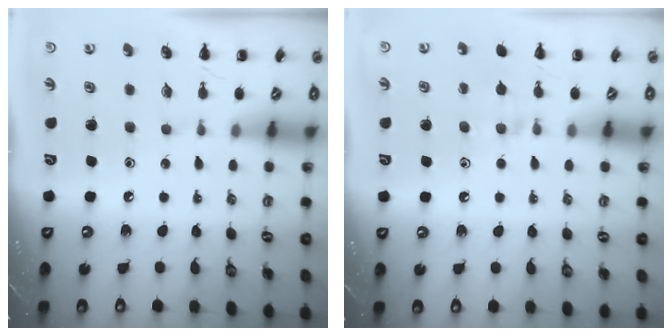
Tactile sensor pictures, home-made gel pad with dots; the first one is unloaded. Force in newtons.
{"total": 7.8, "press": 7.4, "slide": 2.5}